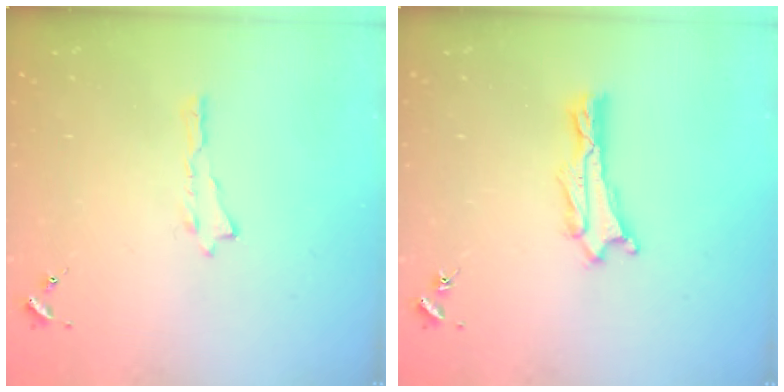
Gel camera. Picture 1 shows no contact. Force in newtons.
{"total": 1.0, "press": 1.0, "slide": 0.1}